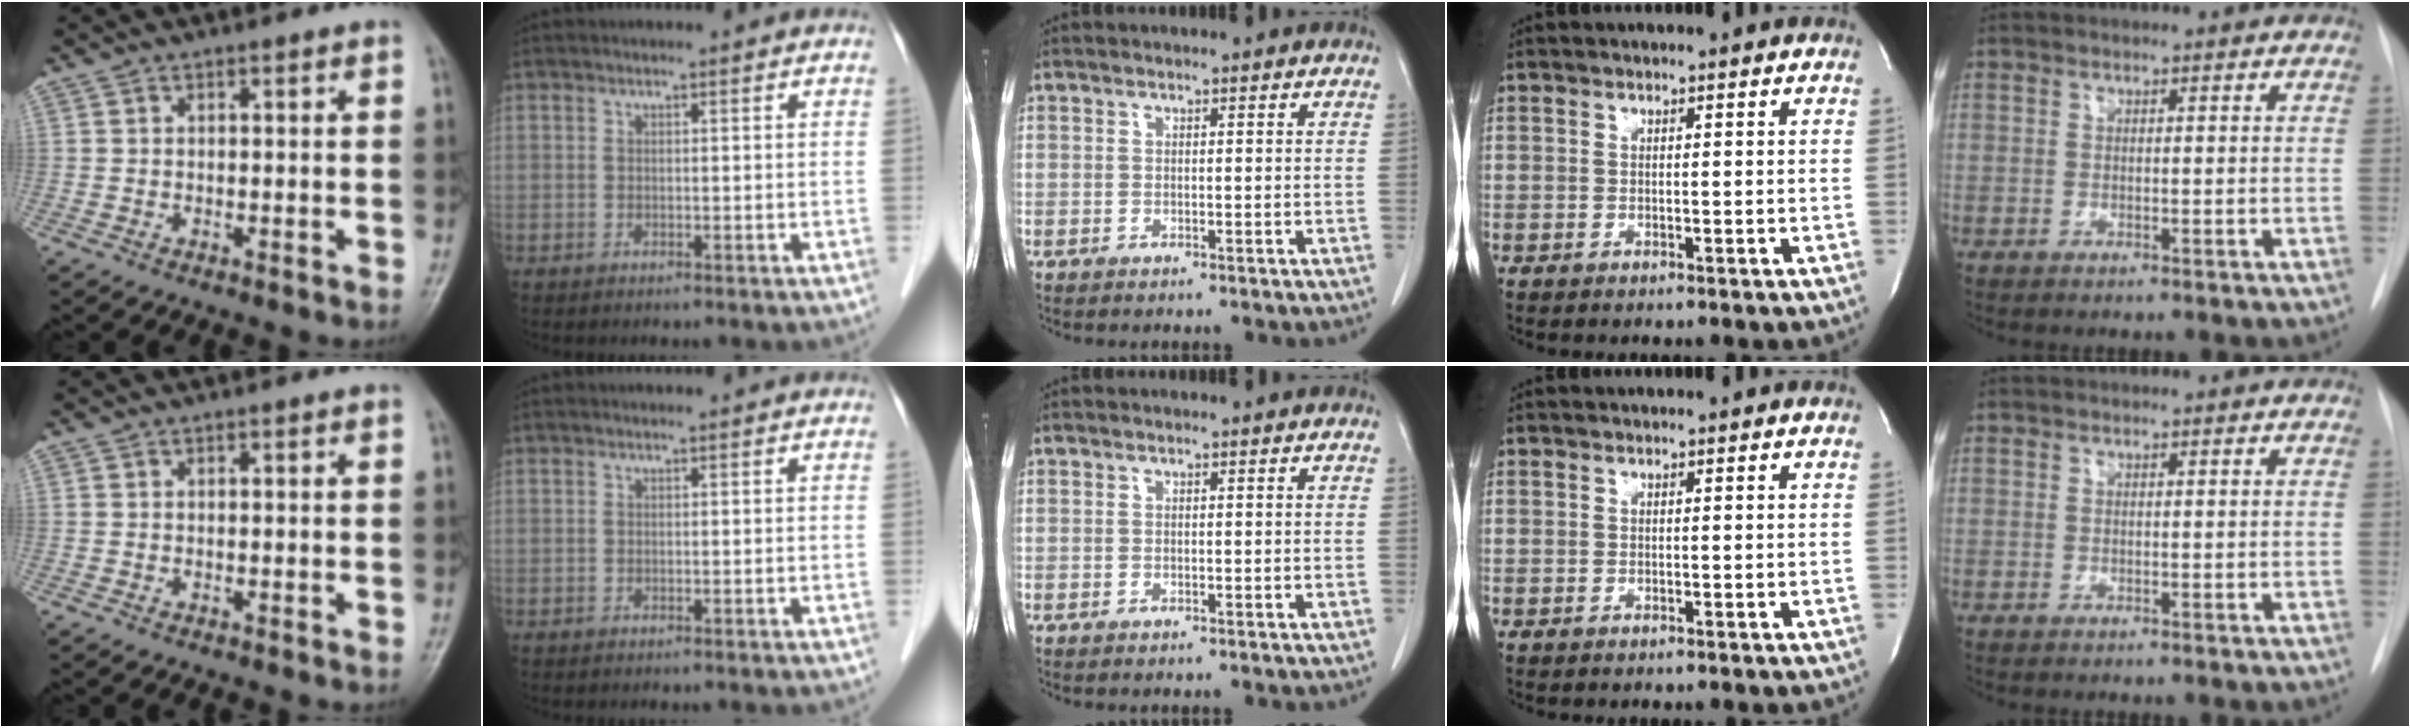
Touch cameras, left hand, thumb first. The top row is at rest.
{}